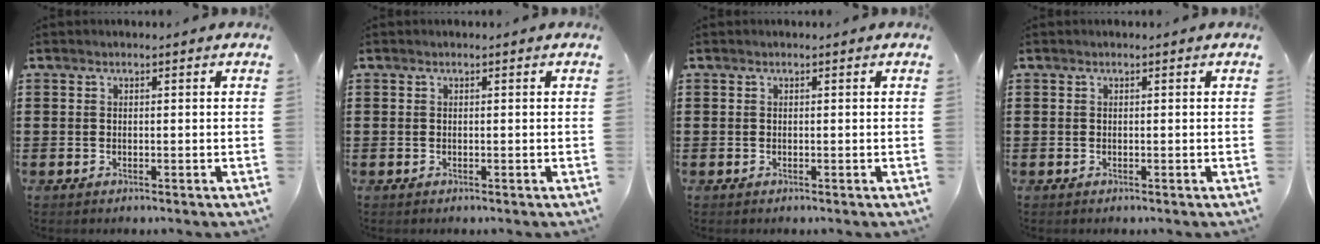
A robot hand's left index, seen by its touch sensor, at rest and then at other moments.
{"total": 0.0}
{"total": 0.0}
{"total": 0.0}